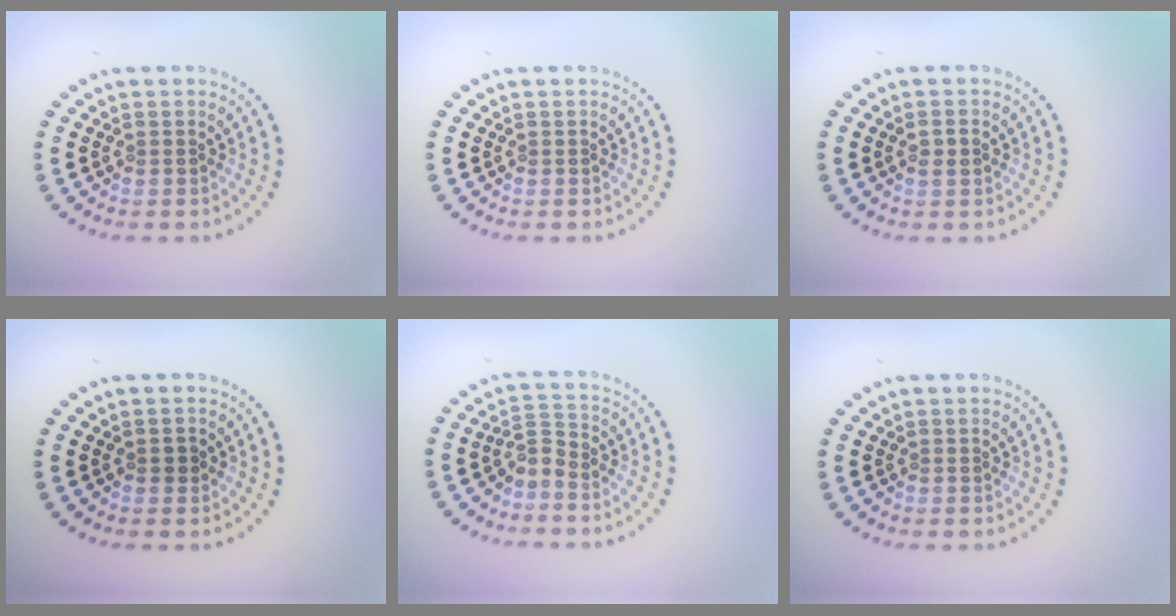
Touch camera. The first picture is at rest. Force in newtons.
{"total": 0.0}
{"total": 1.1, "press": 1.1, "slide": 0.2}
{"total": 0.9, "press": 0.9, "slide": 0.1}
{"total": 2.0, "press": 1.4, "slide": 1.5}
{"total": 0.0}